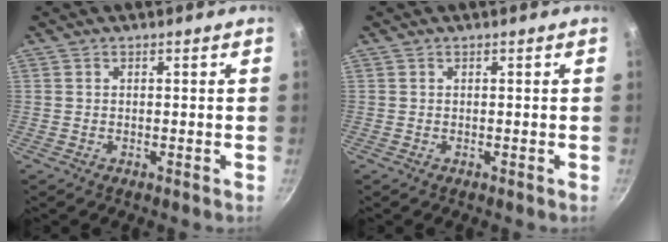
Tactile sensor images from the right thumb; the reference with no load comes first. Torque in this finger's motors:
{"motor_torque": [0.00, 0.00, 0.00, 0.00, 0.00]}